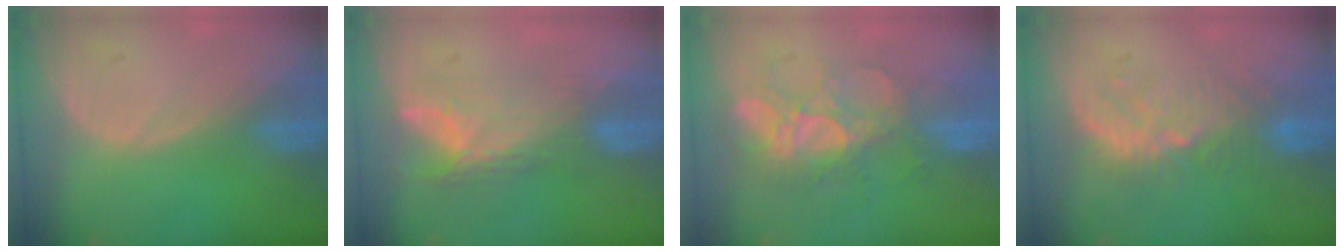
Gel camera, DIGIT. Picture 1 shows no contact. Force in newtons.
{"total": 8.1, "press": 6.7, "slide": 4.6}
{"total": 8.4, "press": 8.1, "slide": 2.2}
{"total": 6.7, "press": 6.5, "slide": 1.7}